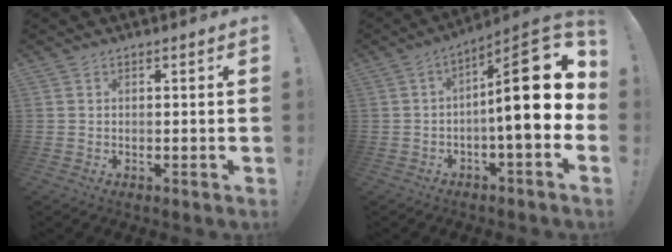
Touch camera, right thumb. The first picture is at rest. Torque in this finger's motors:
{"motor_torque": [2.30, 2.70, 1.58, -1.19, 0.14]}